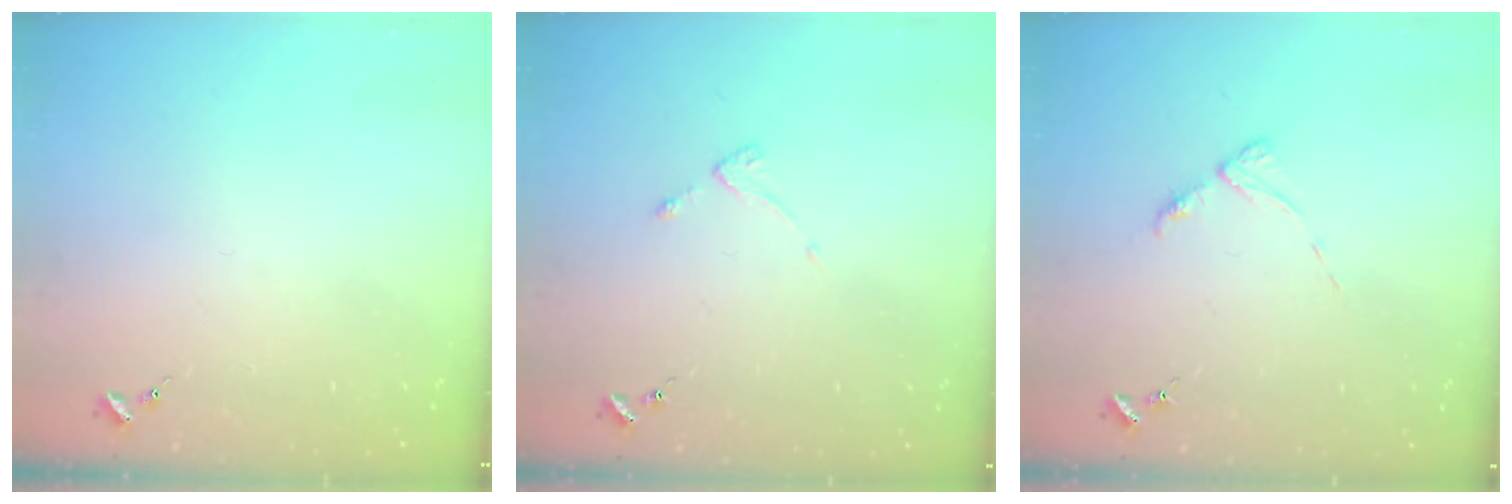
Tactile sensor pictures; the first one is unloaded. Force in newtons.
{"total": 2.7, "press": 2.6, "slide": 0.5}
{"total": 4.5, "press": 4.5, "slide": 0.5}